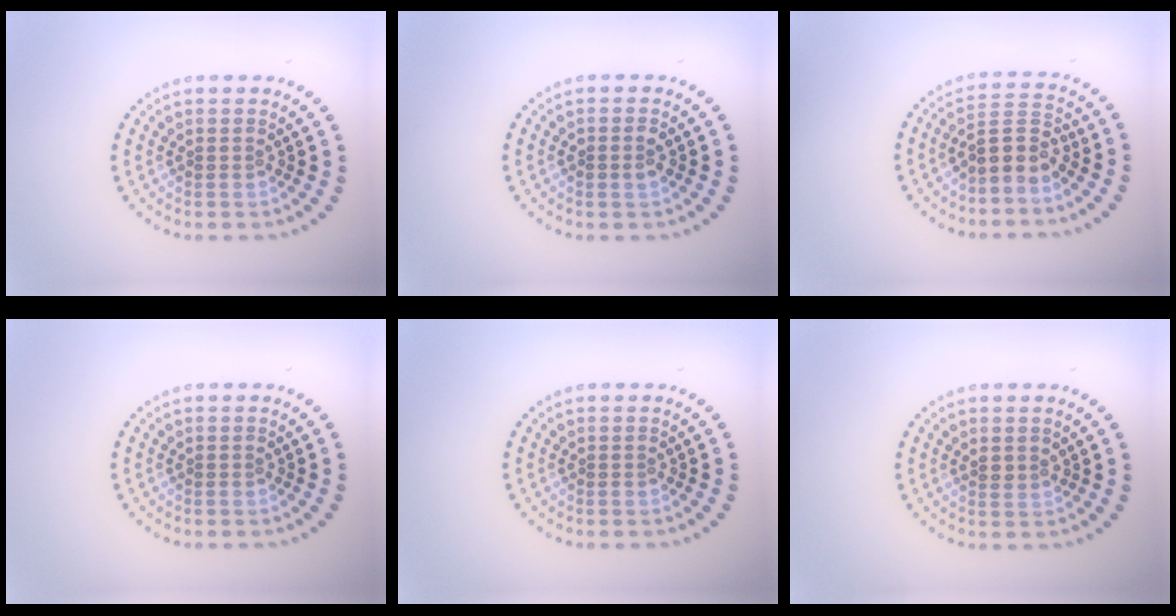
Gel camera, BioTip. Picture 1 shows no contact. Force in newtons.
{"total": 1.3, "press": 1.3, "slide": 0.1}
{"total": 3.1, "press": 2.7, "slide": 1.6}
{"total": 0.0}
{"total": 0.0}
{"total": 0.8, "press": 0.6, "slide": 0.5}